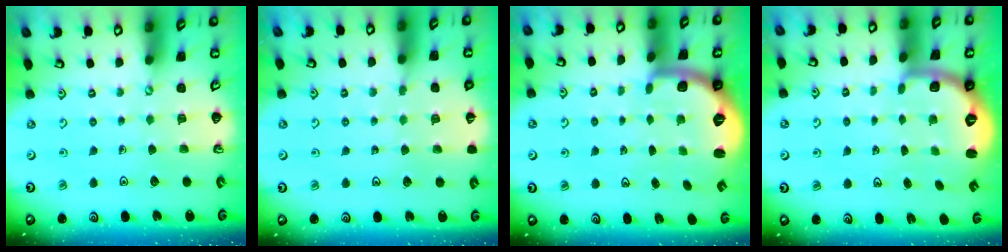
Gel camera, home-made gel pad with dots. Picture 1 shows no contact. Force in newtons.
{"total": 3.4, "press": 3.3, "slide": 0.6}
{"total": 1.9, "press": 1.8, "slide": 0.5}
{"total": 2.7, "press": 1.7, "slide": 2.1}